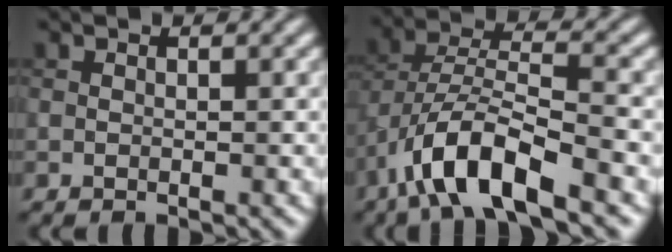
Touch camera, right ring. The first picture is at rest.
{"total": 7.9, "force": [-4.7, 2.4, 6.0], "torque": [-0.106, 0.005, -0.088]}